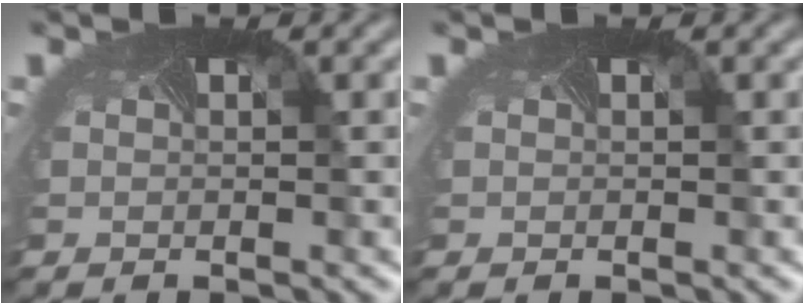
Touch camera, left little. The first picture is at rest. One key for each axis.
{"total": 0.0}